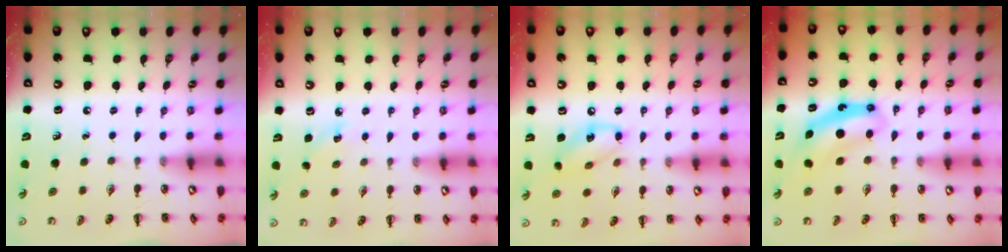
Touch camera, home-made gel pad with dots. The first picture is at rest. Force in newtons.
{"total": 3.7, "press": 3.5, "slide": 1.0}
{"total": 10.5, "press": 10.5, "slide": 1.0}
{"total": 7.2, "press": 7.2, "slide": 0.4}